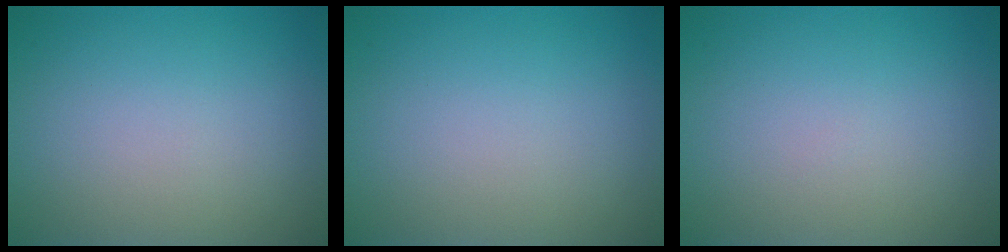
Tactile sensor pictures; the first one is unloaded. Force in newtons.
{"total": 0.0}
{"total": 0.0}